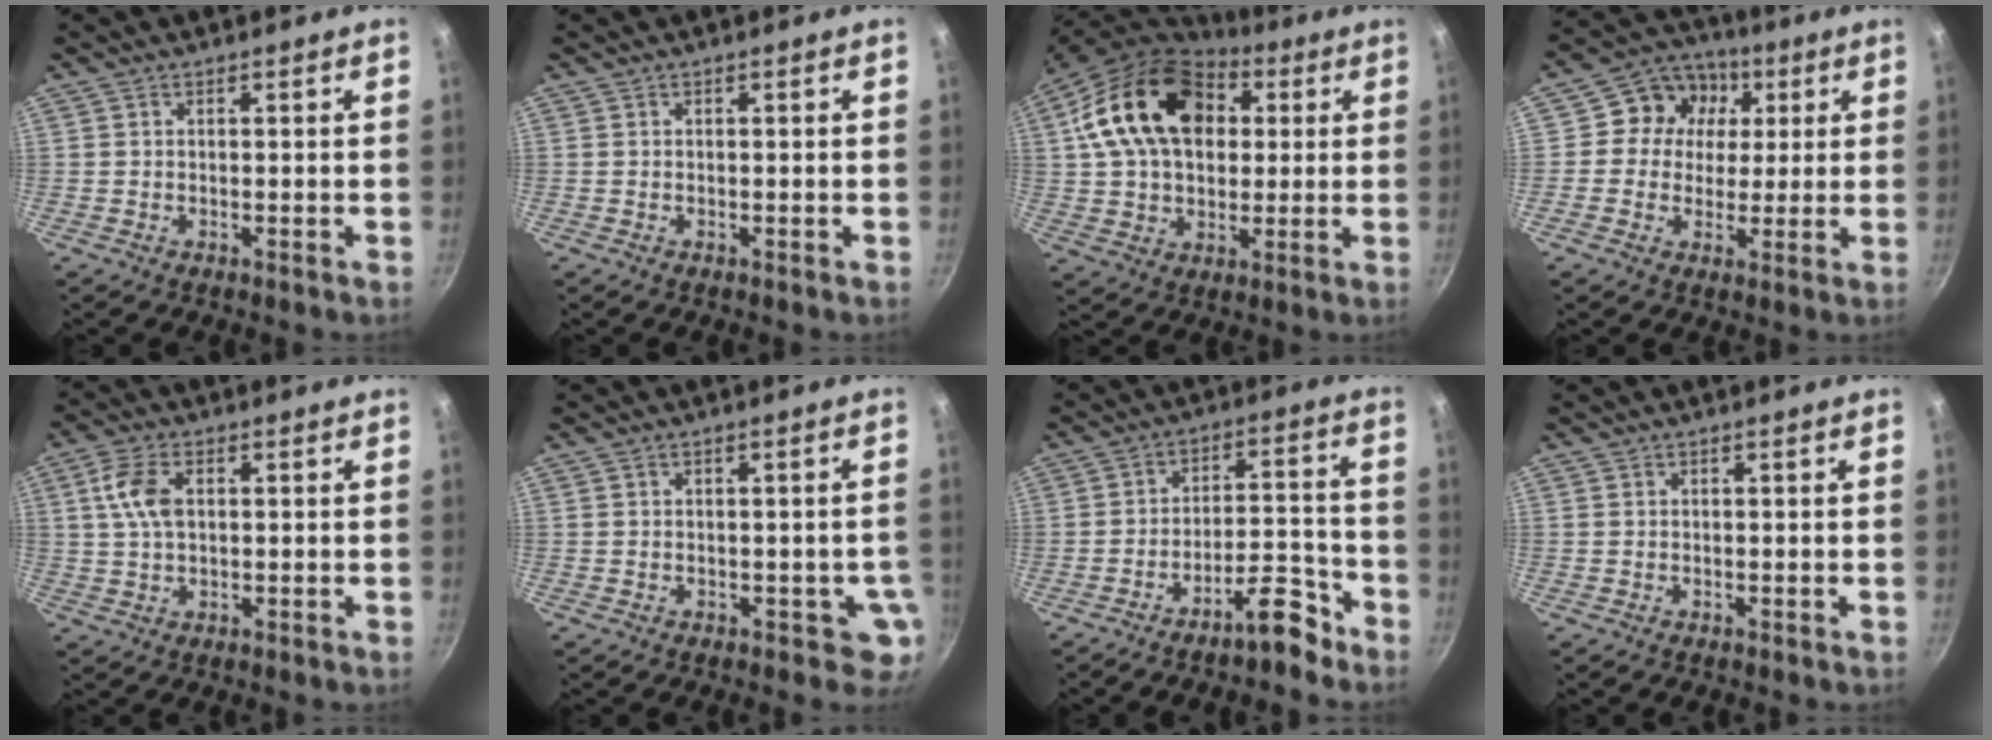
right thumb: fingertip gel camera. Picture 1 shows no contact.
{"total": 0.0}
{"total": 20.9, "force": [5.3, 14.9, 13.7], "torque": [-0.209, 0.011, 0.083]}
{"total": 10.4, "force": [2.2, 9.3, 3.9], "torque": [-0.027, 0.009, 0.013]}
{"total": 7.0, "force": [1.6, 4.1, 5.5], "torque": [-0.106, 0.004, 0.027]}
{"total": 3.3, "force": [-0.5, 2.3, 2.3], "torque": [-0.002, 0.004, -0.005]}
{"total": 8.2, "force": [-6.2, 2.3, 4.8], "torque": [-0.052, 0.064, -0.091]}
{"total": 0.0}